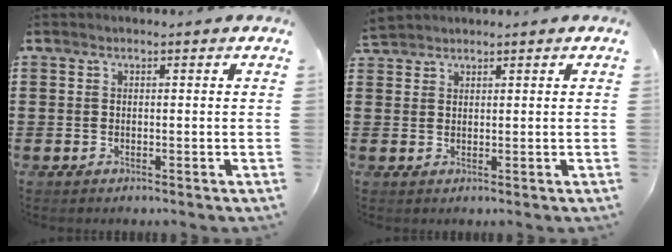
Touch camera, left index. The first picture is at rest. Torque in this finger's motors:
{"motor_torque": [1.31, -0.82, 1.05, 0.21]}